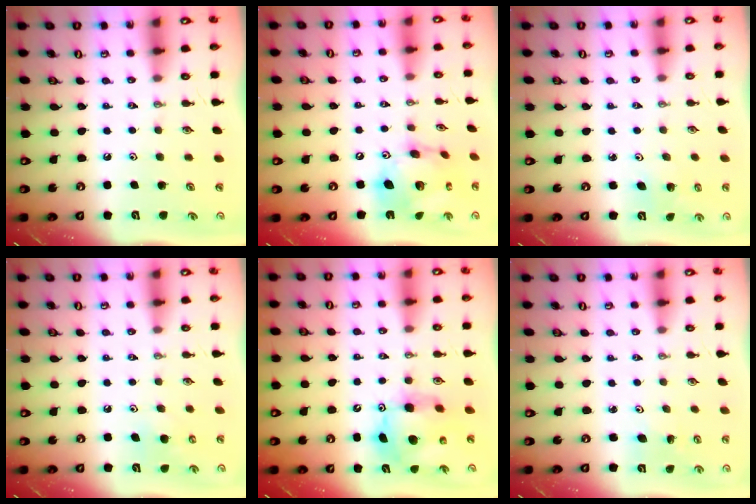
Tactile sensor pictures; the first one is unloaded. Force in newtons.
{"total": 17.3, "press": 17.3, "slide": 1.6}
{"total": 2.3, "press": 2.3, "slide": 0.2}
{"total": 5.9, "press": 5.8, "slide": 0.6}
{"total": 12.3, "press": 12.2, "slide": 1.2}
{"total": 4.7, "press": 4.7, "slide": 0.4}